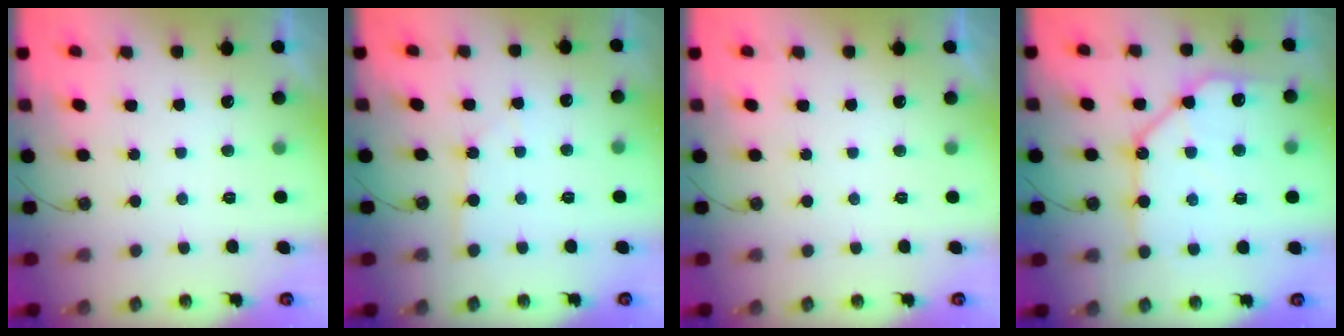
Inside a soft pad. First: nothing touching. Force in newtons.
{"total": 2.1, "press": 2.1, "slide": 0.2}
{"total": 0.0}
{"total": 15.8, "press": 15.7, "slide": 1.7}